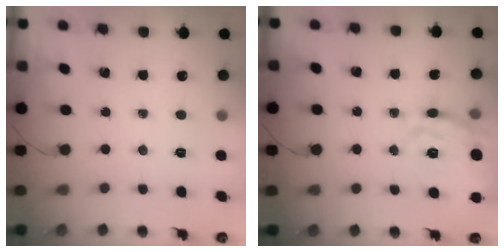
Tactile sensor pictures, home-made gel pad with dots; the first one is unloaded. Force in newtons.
{"total": 14.1, "press": 14.1, "slide": 0.9}